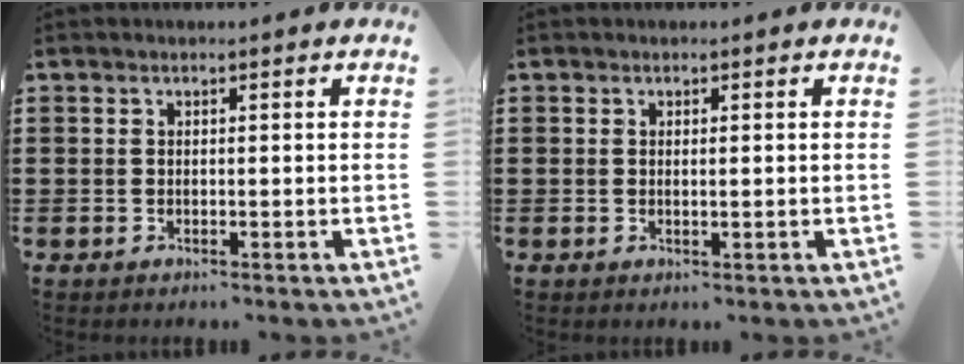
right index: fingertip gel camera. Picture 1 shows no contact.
{"total": 0.5, "force": [0.1, 0.0, 0.5], "torque": [-0.010, -0.003, 0.001]}